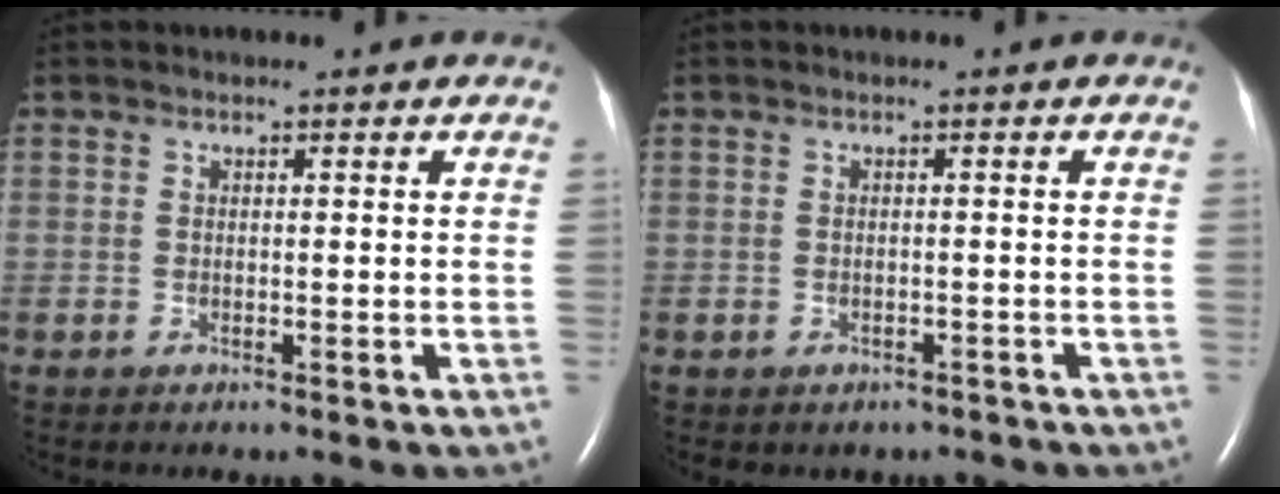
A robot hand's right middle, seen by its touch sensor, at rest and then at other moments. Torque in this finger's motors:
{"motor_torque": [-0.12, 0.05, 0.02, 0.00]}